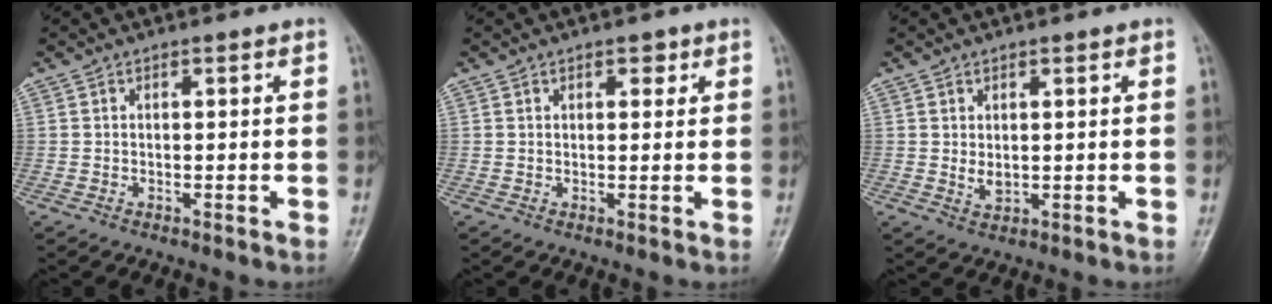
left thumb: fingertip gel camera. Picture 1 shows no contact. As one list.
[{"total": 1.9, "force": [1.1, 1.1, 1.1], "torque": [-0.001, -0.003, 0.012]}, {"total": 2.4, "force": [0.6, 1.5, 1.8], "torque": [-0.026, -0.009, 0.016]}]